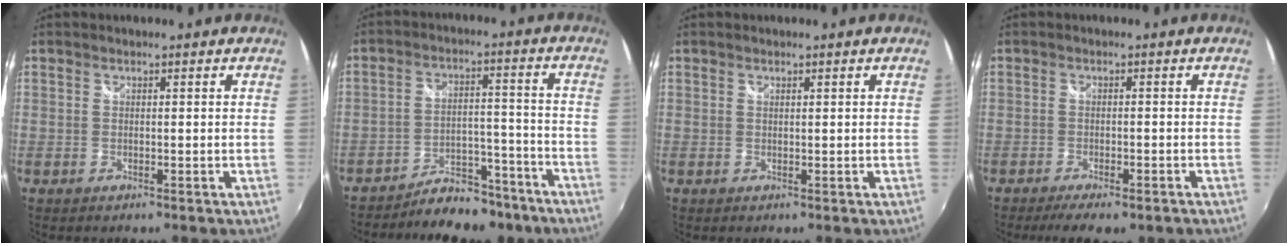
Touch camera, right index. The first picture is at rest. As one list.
[{"total": 11.1, "force": [-9.6, 4.5, 3.4], "torque": [-0.060, 0.030, -0.128]}, {"total": 0.0}, {"total": 7.0, "force": [-5.3, 2.0, 4.1], "torque": [-0.094, -0.021, -0.079]}]